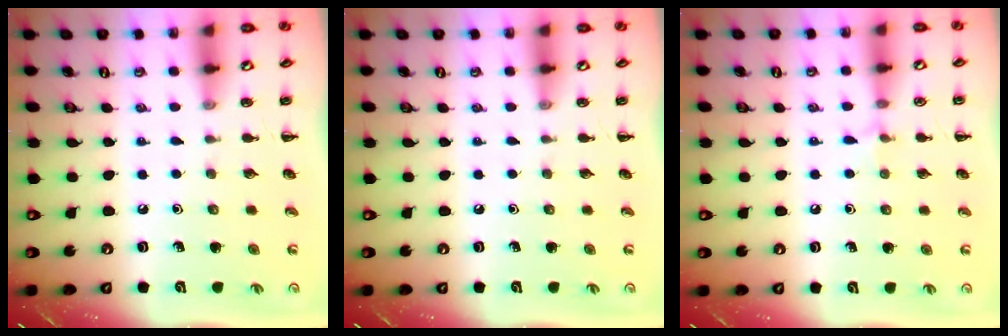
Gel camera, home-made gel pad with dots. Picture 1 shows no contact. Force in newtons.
{"total": 0.0}
{"total": 4.7, "press": 4.4, "slide": 1.6}